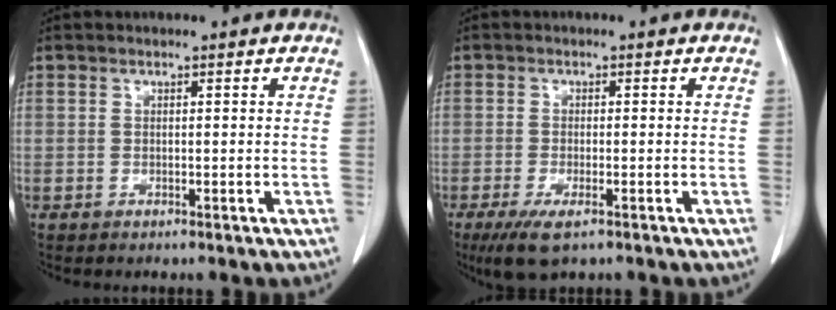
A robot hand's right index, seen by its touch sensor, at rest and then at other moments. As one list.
[{"total": 5.1, "force": [-3.1, 1.2, 3.9], "torque": [-0.076, -0.016, -0.047]}]